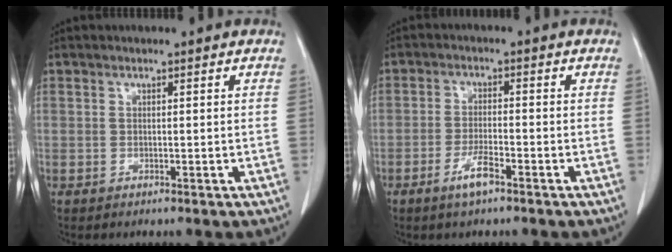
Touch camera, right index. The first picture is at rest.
{"total": 4.0, "force": [-2.5, 0.5, 3.0], "torque": [-0.062, -0.002, -0.046]}